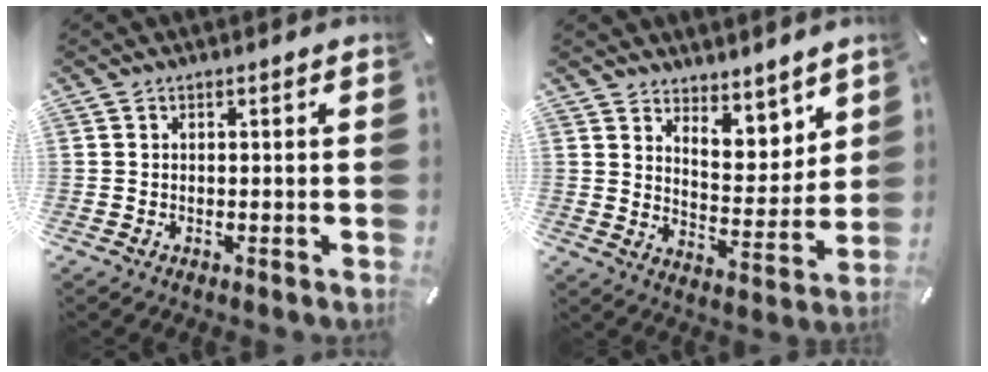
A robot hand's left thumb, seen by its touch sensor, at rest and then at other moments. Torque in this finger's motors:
{"motor_torque": [0.65, -0.44, 0.17, -0.06, 0.03]}